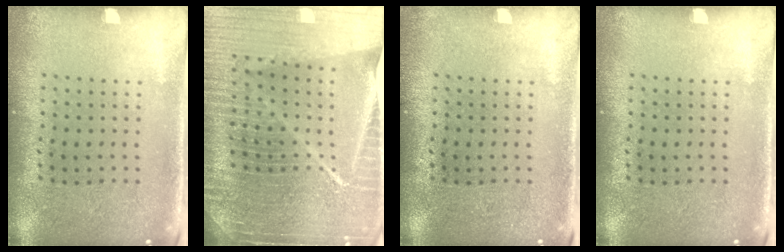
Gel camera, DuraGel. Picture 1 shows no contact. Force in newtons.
{"total": 6.9, "press": 5.9, "slide": 3.5}
{"total": 0.6, "press": 0.6, "slide": 0.2}
{"total": 0.0}